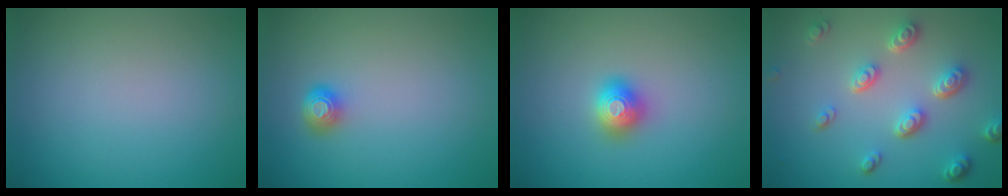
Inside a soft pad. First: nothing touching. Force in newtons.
{"total": 1.6, "press": 1.3, "slide": 0.9}
{"total": 2.0, "press": 2.0, "slide": 0.1}
{"total": 4.7, "press": 3.6, "slide": 3.0}